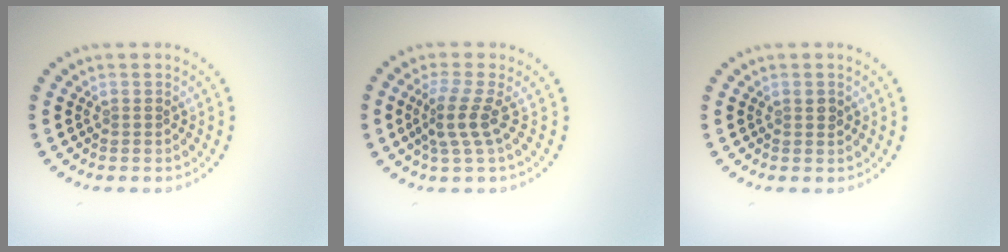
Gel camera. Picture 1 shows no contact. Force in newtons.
{"total": 2.9, "press": 2.1, "slide": 2.0}
{"total": 0.8, "press": 0.8, "slide": 0.3}